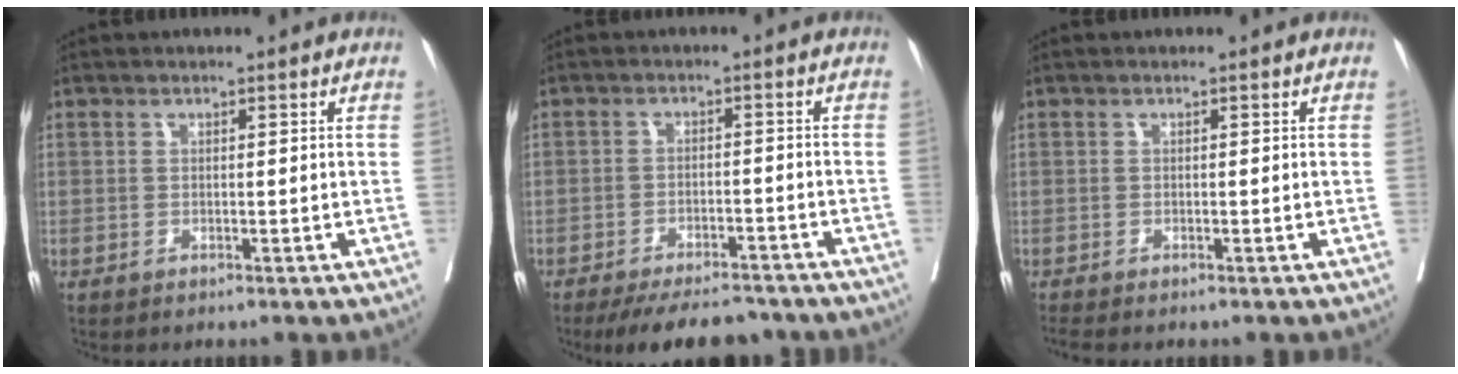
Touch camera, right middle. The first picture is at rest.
{"total": 9.4, "force": [-8.3, 3.1, 3.2], "torque": [-0.036, 0.000, -0.115]}
{"total": 0.8, "force": [-0.8, -0.2, 0.1], "torque": [-0.009, -0.004, -0.017]}